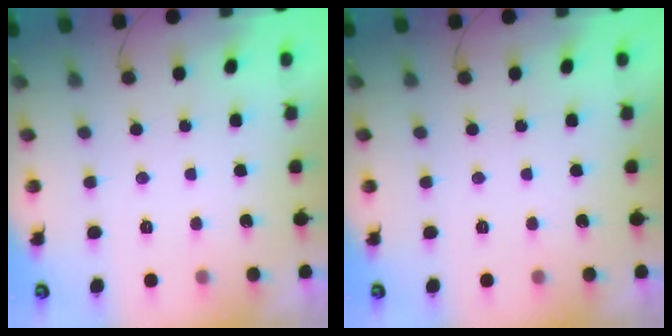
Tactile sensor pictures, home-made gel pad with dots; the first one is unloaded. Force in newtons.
{"total": 0.0}